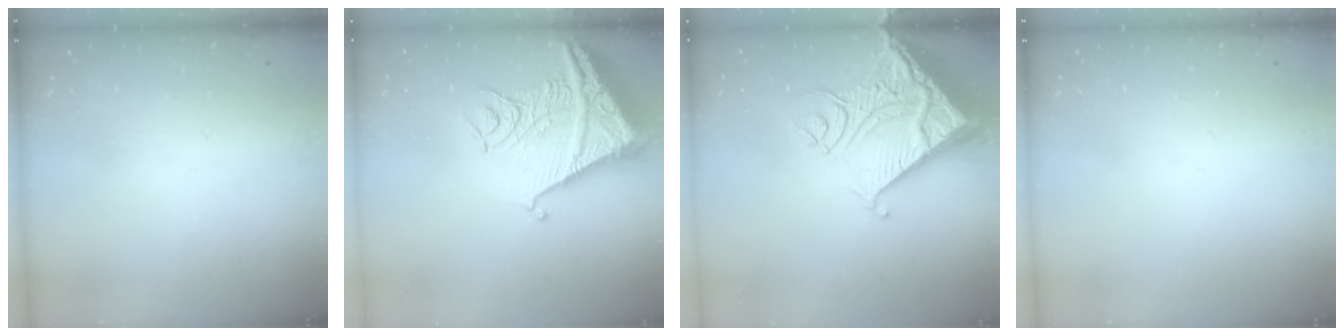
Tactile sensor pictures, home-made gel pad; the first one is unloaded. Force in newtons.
{"total": 15.2, "press": 15.1, "slide": 1.8}
{"total": 19.5, "press": 19.4, "slide": 2.7}
{"total": 0.0}